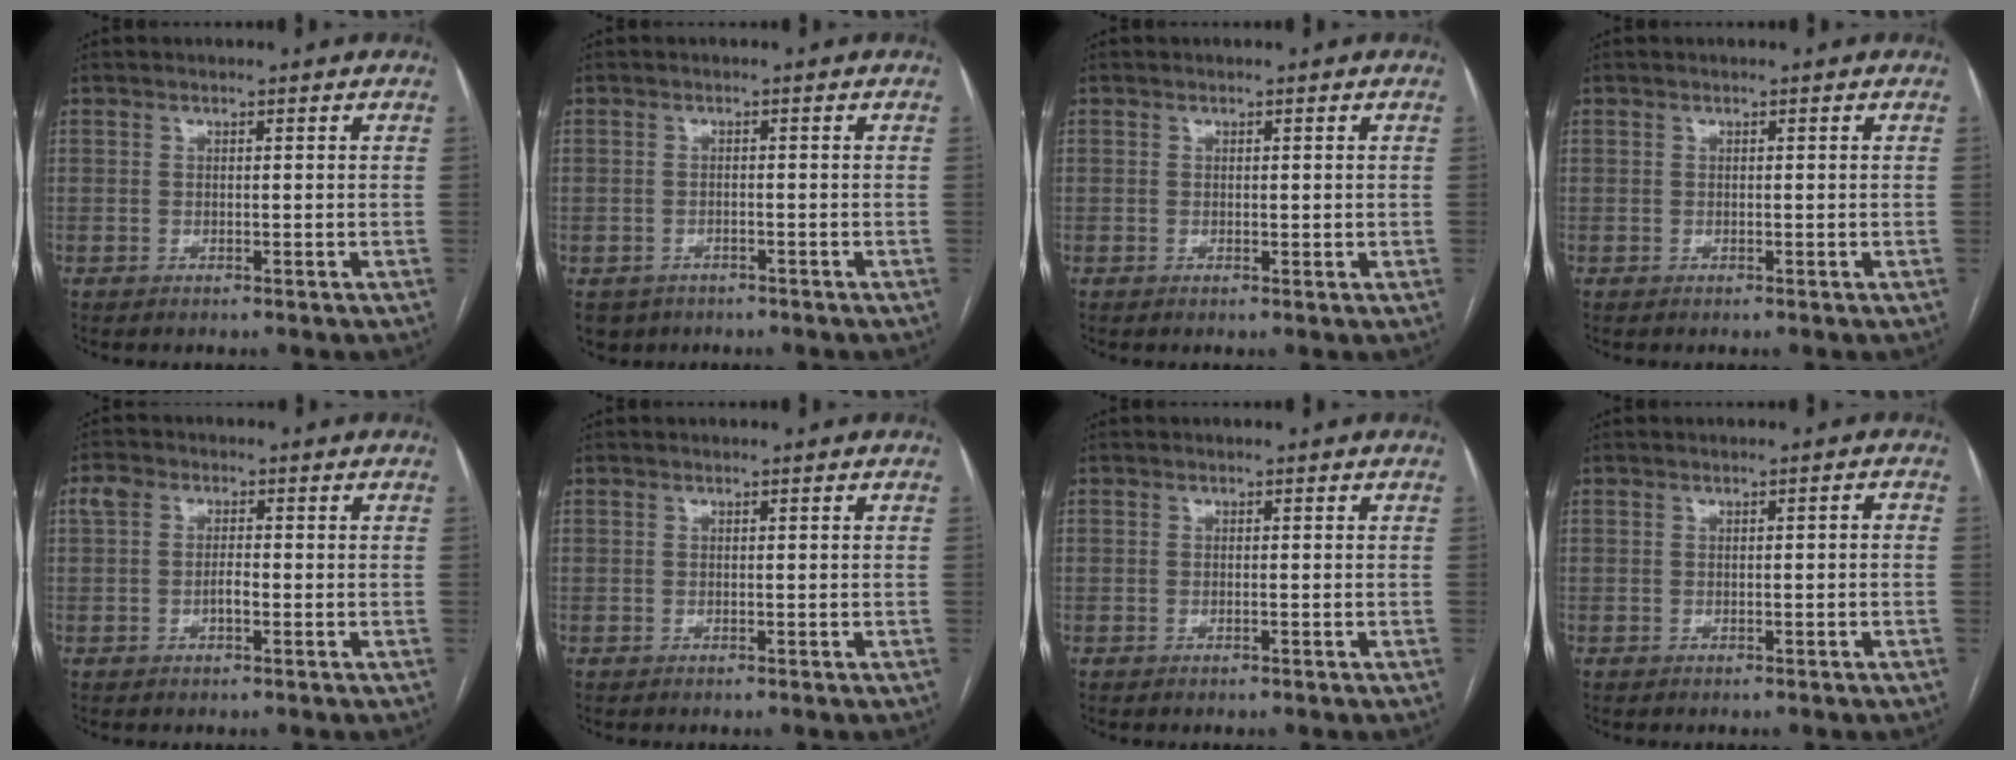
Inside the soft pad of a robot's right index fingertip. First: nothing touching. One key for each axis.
{"total": 3.9, "fx": -2.4, "fy": 3.0, "fz": 0.6, "tx": -0.007, "ty": 0.002, "tz": -0.036}
{"total": 0.7, "fx": 0.3, "fy": 0.5, "fz": 0.4, "tx": -0.003, "ty": -0.001, "tz": 0.005}
{"total": 0.0}
{"total": 3.5, "fx": -0.1, "fy": 2.0, "fz": 2.9, "tx": -0.063, "ty": 0.014, "tz": -0.004}
{"total": 0.0}
{"total": 0.0}
{"total": 0.9, "fx": -0.2, "fy": 0.3, "fz": 0.9, "tx": -0.009, "ty": 0.005, "tz": -0.002}